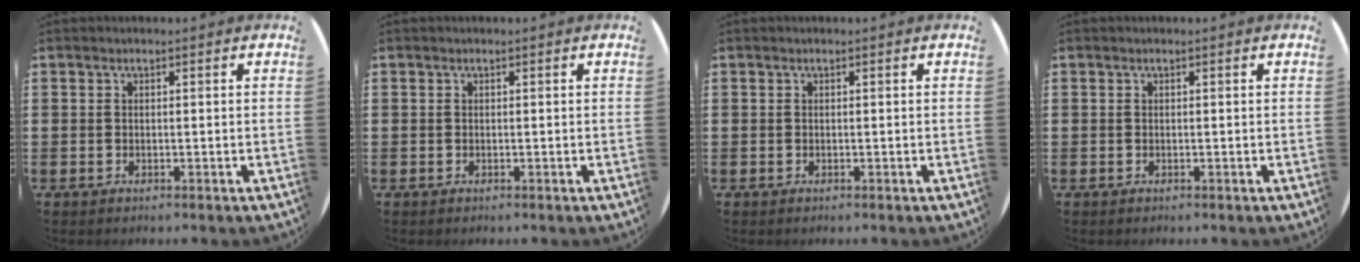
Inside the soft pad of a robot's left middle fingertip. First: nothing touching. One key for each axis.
{"total": 0.0}
{"total": 0.0}
{"total": 0.0}